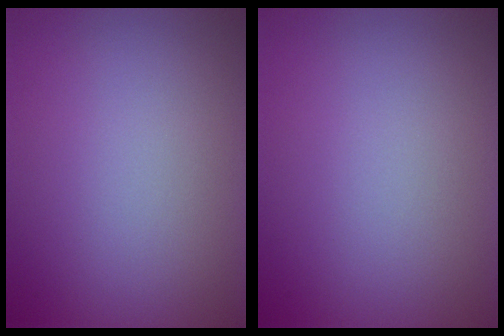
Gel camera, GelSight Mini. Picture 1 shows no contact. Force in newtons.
{"total": 0.0}